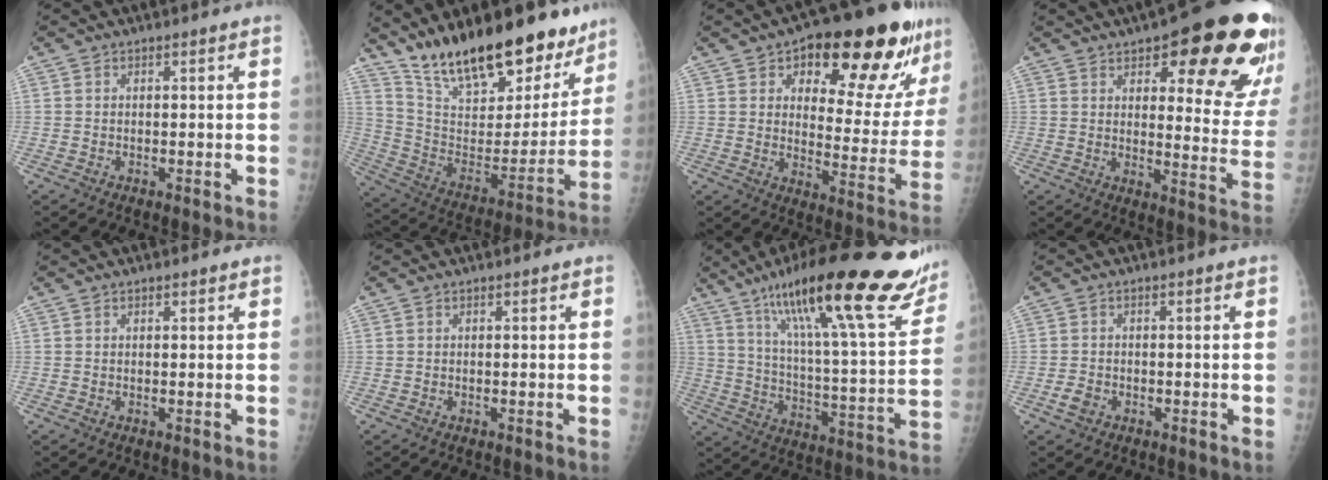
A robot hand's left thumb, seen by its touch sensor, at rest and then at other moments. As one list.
[{"total": 26.4, "force": [20.0, 10.3, 13.9], "torque": [-0.182, -0.088, 0.331]}, {"total": 23.4, "force": [12.9, 8.9, 17.4], "torque": [-0.184, -0.031, 0.185]}, {"total": 24.3, "force": [13.6, 7.9, 18.6], "torque": [-0.193, -0.055, 0.168]}, {"total": 0.6, "force": [0.4, 0.3, 0.4], "torque": [-0.004, -0.001, 0.005]}, {"total": 0.0}, {"total": 30.8, "force": [19.6, 5.8, 23.0], "torque": [-0.336, -0.043, 0.306]}, {"total": 2.2, "force": [-1.0, 1.6, 1.1], "torque": [-0.020, 0.002, -0.019]}]